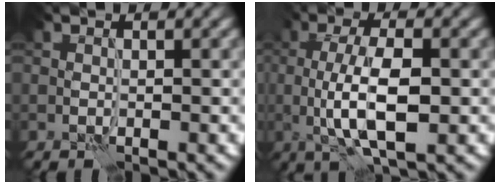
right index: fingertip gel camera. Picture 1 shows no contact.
{"total": 6.5, "force": [-0.6, 2.1, 6.1], "torque": [-0.118, 0.001, -0.012]}